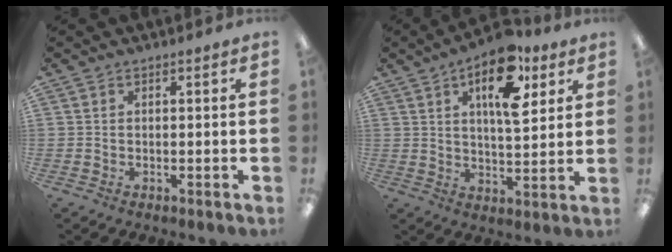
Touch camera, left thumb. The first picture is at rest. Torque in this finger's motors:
{"motor_torque": [0.07, 0.44, -0.05, -0.17, 0.06]}